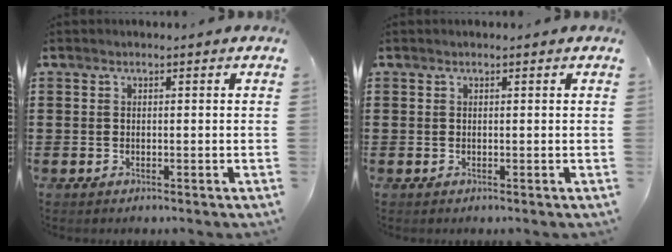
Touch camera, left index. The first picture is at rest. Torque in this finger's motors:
{"motor_torque": [2.14, 0.00, 0.07, -0.03]}